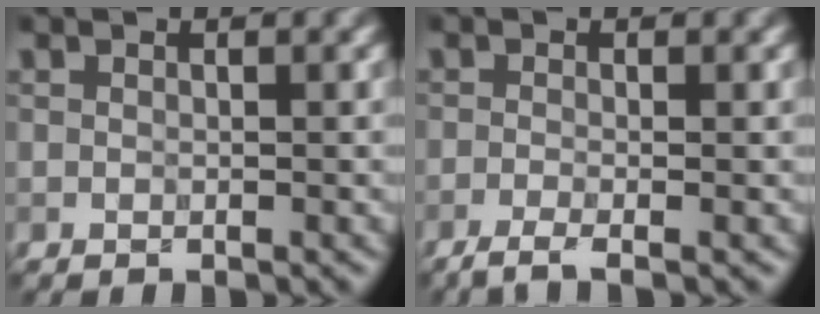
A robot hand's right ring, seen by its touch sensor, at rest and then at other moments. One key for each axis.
{"total": 2.5, "fx": -1.6, "fy": 0.6, "fz": 1.9, "tx": -0.035, "ty": -0.004, "tz": -0.040}